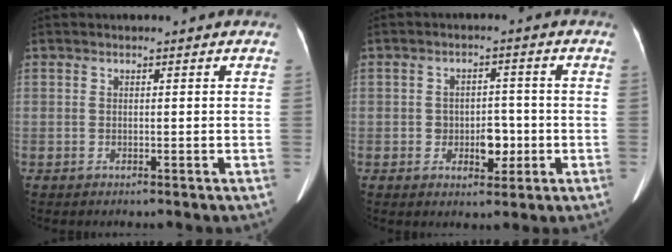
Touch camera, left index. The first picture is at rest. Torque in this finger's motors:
{"motor_torque": [0.14, -0.08, 0.07, 0.04]}